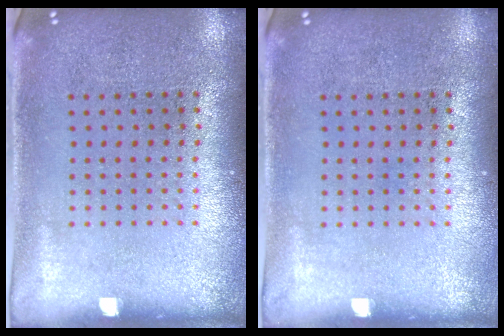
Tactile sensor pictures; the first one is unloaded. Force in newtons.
{"total": 0.0}